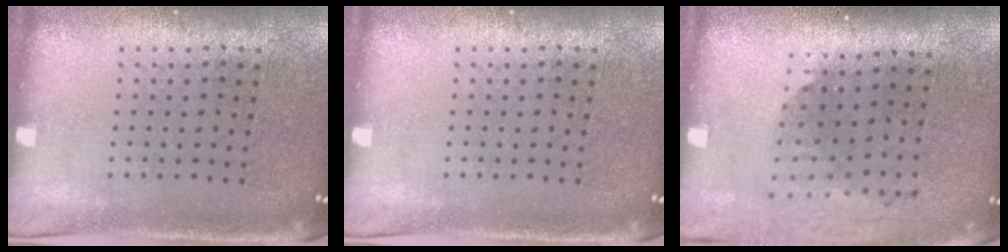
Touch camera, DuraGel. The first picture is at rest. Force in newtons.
{"total": 0.0}
{"total": 2.0, "press": 1.5, "slide": 1.4}